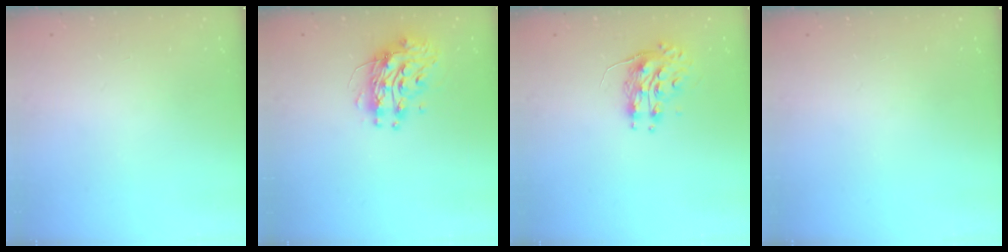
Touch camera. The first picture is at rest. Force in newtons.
{"total": 10.2, "press": 10.2, "slide": 0.8}
{"total": 8.7, "press": 8.7, "slide": 0.8}
{"total": 0.0}